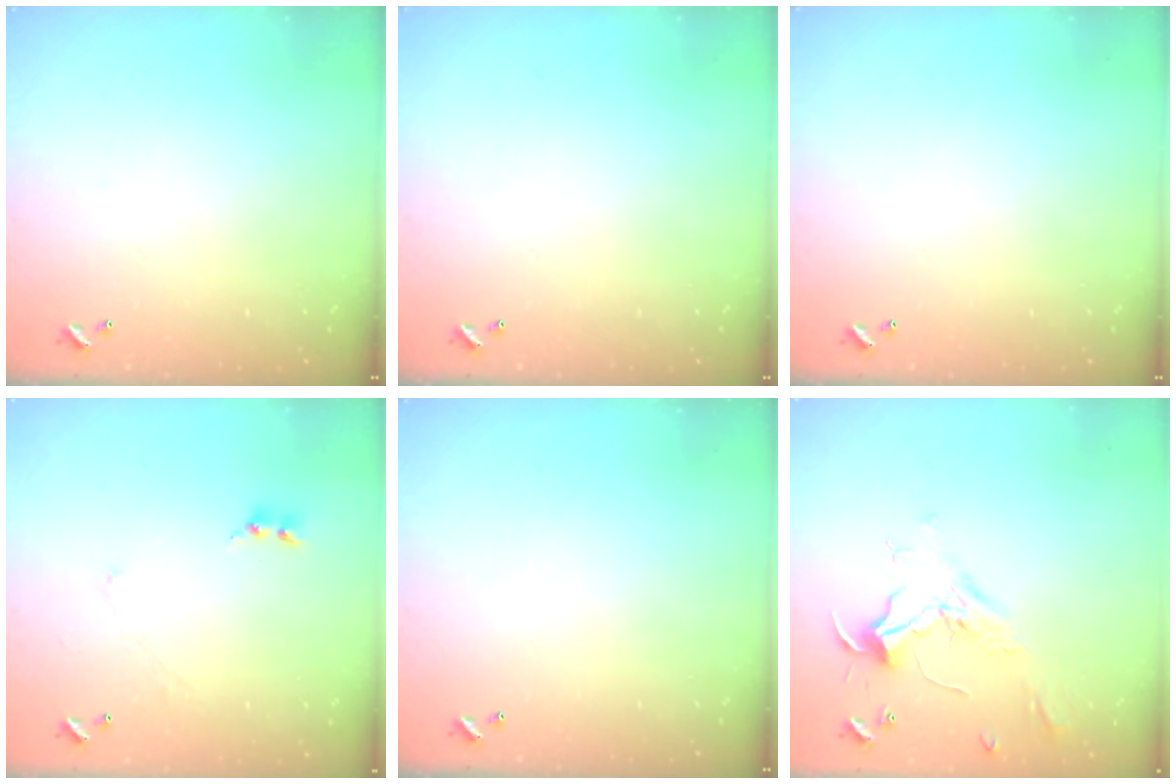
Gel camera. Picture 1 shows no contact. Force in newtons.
{"total": 0.0}
{"total": 0.0}
{"total": 2.0, "press": 1.9, "slide": 0.7}
{"total": 0.0}
{"total": 2.4, "press": 2.3, "slide": 0.8}